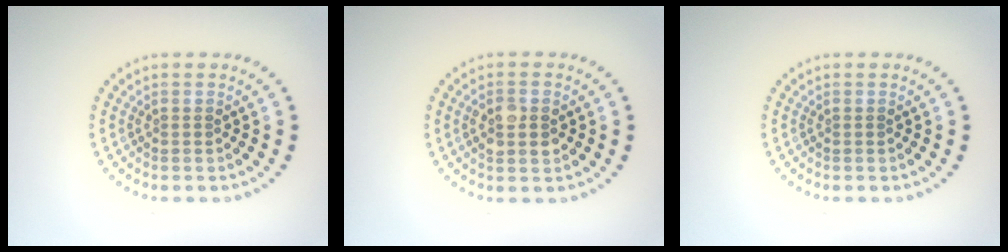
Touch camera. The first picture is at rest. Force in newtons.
{"total": 2.6, "press": 2.6, "slide": 0.2}
{"total": 0.0}